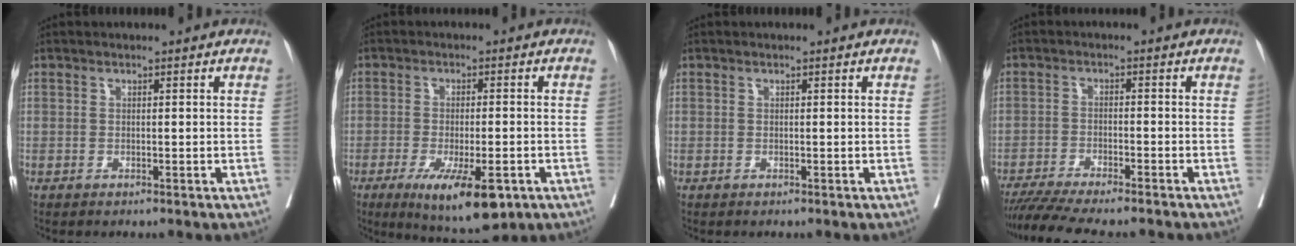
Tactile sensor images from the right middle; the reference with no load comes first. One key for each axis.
{"total": 11.2, "fx": -5.8, "fy": 2.9, "fz": 9.1, "tx": -0.139, "ty": -0.020, "tz": -0.081}
{"total": 0.0}
{"total": 11.2, "fx": -9.9, "fy": 0.1, "fz": 5.4, "tx": -0.076, "ty": -0.019, "tz": -0.157}